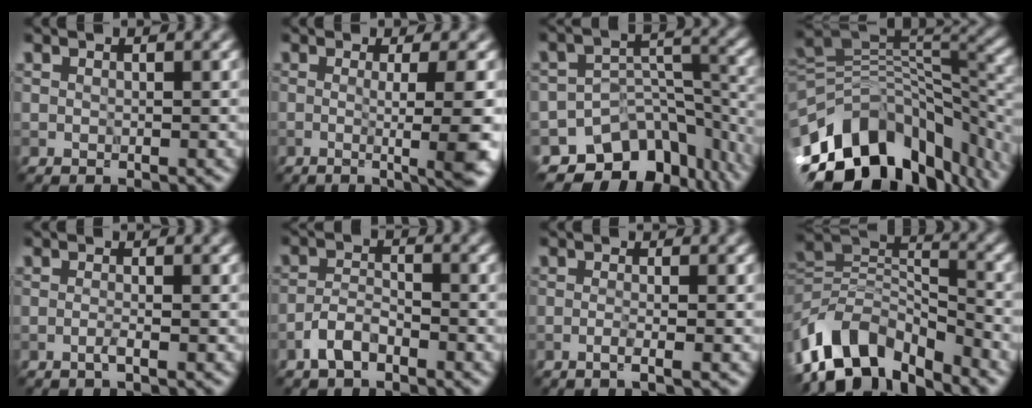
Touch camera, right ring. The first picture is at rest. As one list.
[{"total": 7.6, "force": [-1.1, 1.7, 7.3], "torque": [-0.083, -0.005, -0.010]}, {"total": 10.1, "force": [-7.3, 6.0, 3.6], "torque": [-0.042, -0.001, -0.103]}, {"total": 14.0, "force": [-6.6, 8.0, 9.3], "torque": [-0.172, 0.008, -0.104]}, {"total": 0.9, "force": [-0.5, 0.1, 0.8], "torque": [-0.012, 0.002, -0.013]}, {"total": 2.5, "force": [-1.8, 1.0, 1.3], "torque": [-0.027, 0.010, -0.043]}, {"total": 1.6, "force": [-0.6, 0.5, 1.5], "torque": [-0.016, 0.003, -0.018]}, {"total": 9.6, "force": [-5.7, 5.0, 5.9], "torque": [-0.097, 0.008, -0.115]}]